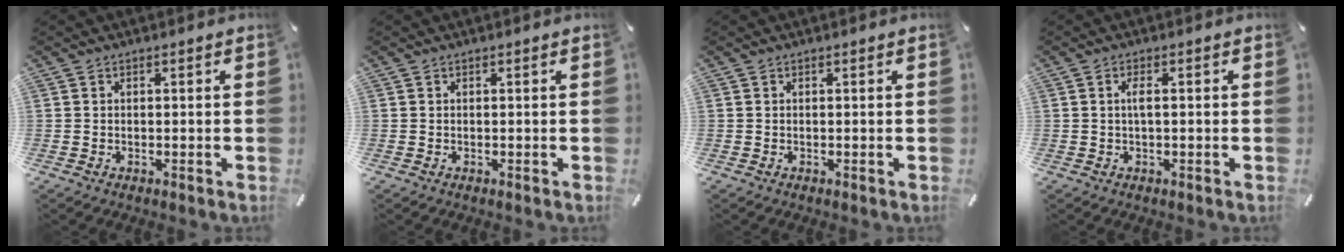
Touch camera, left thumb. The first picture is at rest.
{"total": 0.0}
{"total": 0.0}
{"total": 2.6, "force": [0.1, 0.7, 2.5], "torque": [-0.048, 0.003, 0.000]}